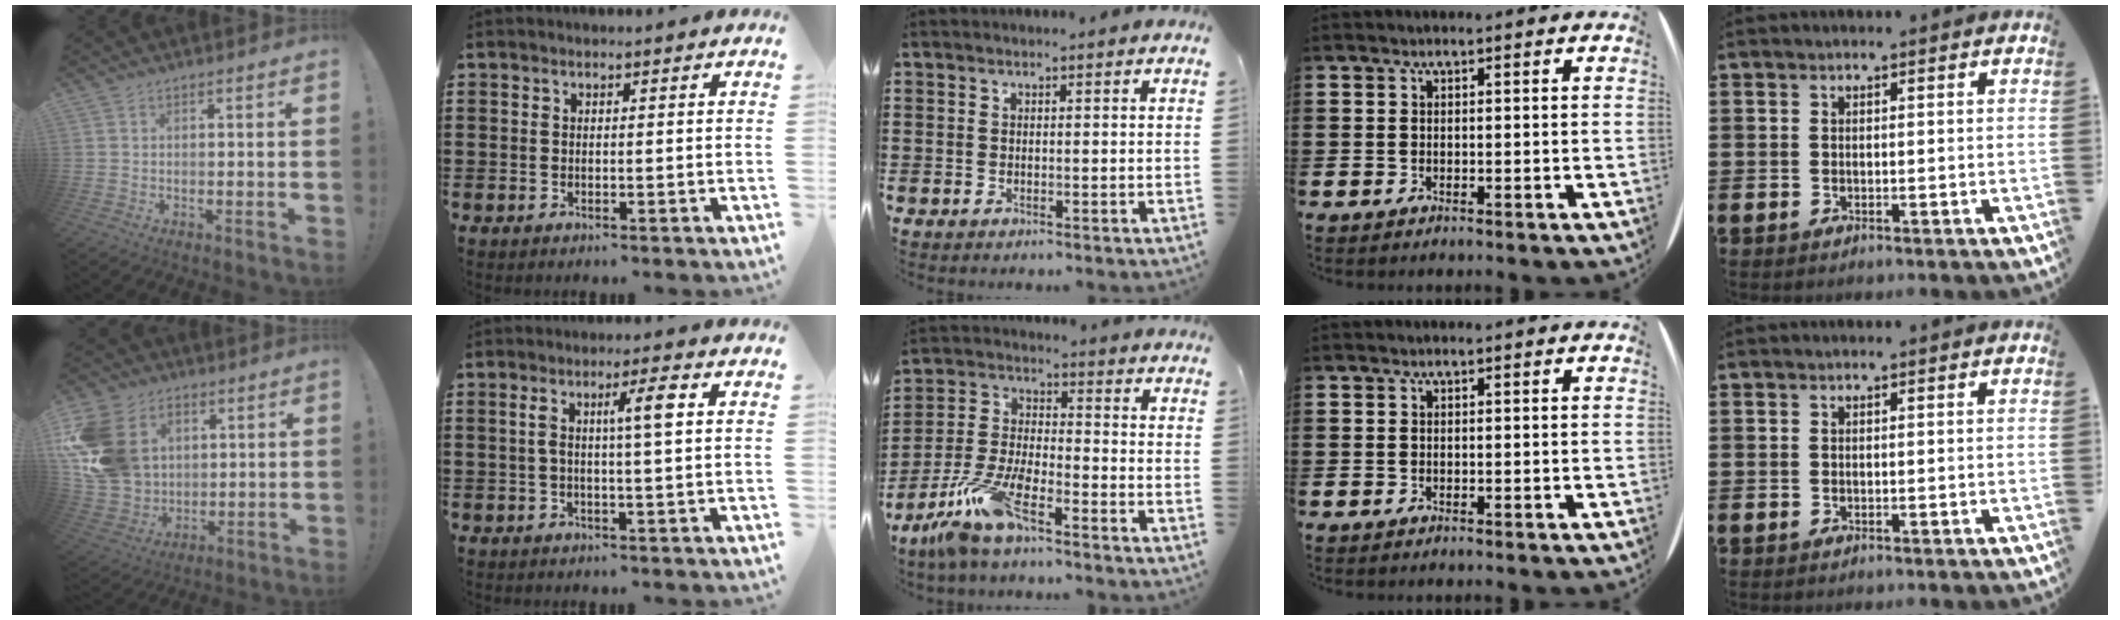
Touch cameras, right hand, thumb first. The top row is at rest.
{"thumb": {"total": 20.6, "force": [5.0, 16.3, 11.6], "torque": [-0.216, -0.009, 0.106]}, "index": {"total": 5.1, "force": [1.0, 0.5, 5.0], "torque": [-0.089, 0.000, 0.008]}, "middle": {"total": 9.6, "force": [-7.3, 1.8, 6.0], "torque": [-0.152, -0.007, -0.149]}}